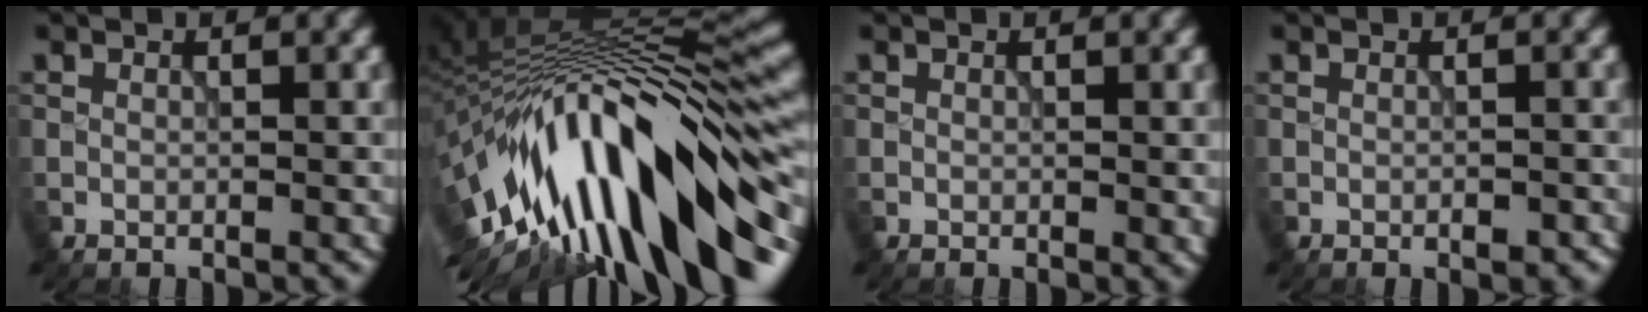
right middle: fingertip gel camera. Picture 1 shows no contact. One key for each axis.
{"total": 16.4, "fx": -5.4, "fy": 5.5, "fz": 14.5, "tx": -0.231, "ty": 0.031, "tz": -0.095}
{"total": 0.5, "fx": 0.0, "fy": 0.2, "fz": 0.5, "tx": -0.005, "ty": -0.002, "tz": 0.000}
{"total": 1.2, "fx": -0.6, "fy": 0.5, "fz": 0.9, "tx": -0.015, "ty": -0.002, "tz": -0.008}